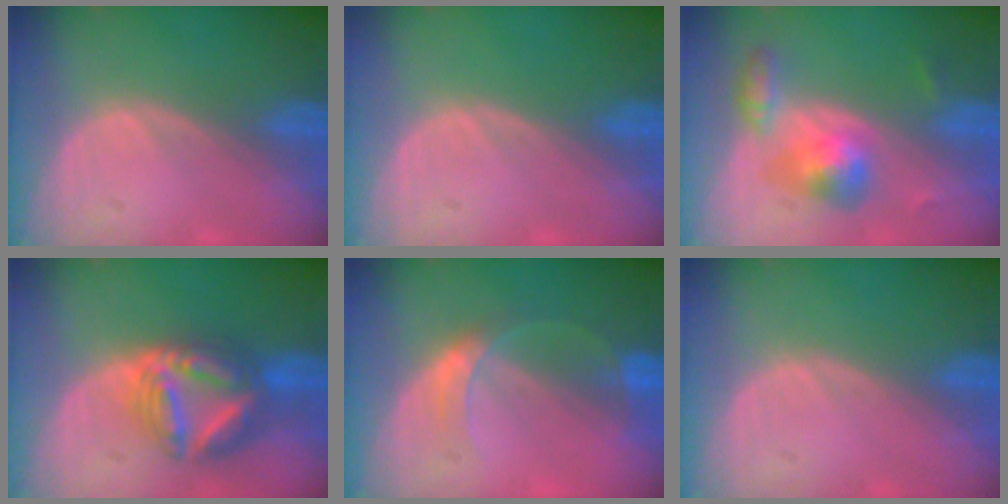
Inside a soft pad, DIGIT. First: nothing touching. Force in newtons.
{"total": 0.0}
{"total": 5.6, "press": 5.3, "slide": 1.6}
{"total": 8.1, "press": 8.1, "slide": 0.8}
{"total": 3.7, "press": 3.6, "slide": 0.3}
{"total": 0.0}